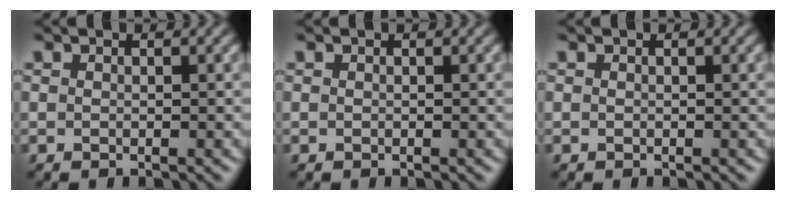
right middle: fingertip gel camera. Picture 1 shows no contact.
{"total": 0.0}
{"total": 0.0}